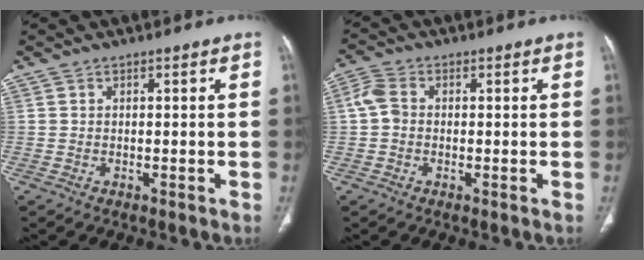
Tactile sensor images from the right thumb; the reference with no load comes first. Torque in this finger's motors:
{"motor_torque": [0.18, -0.16, 0.07, 0.60, 0.04]}